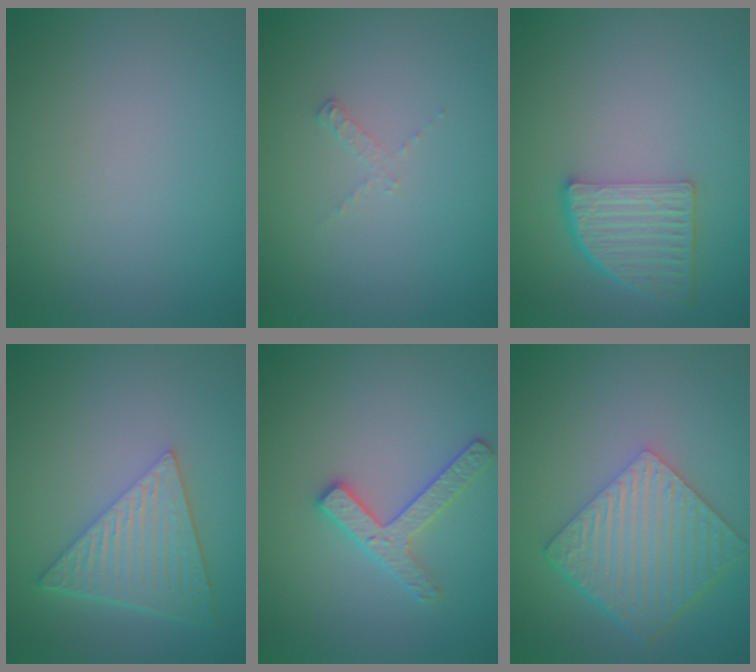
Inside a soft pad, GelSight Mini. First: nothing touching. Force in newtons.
{"total": 0.8, "press": 0.8, "slide": 0.1}
{"total": 4.5, "press": 3.5, "slide": 2.9}
{"total": 6.3, "press": 4.5, "slide": 4.4}
{"total": 2.6, "press": 2.5, "slide": 0.6}
{"total": 6.9, "press": 4.9, "slide": 4.8}